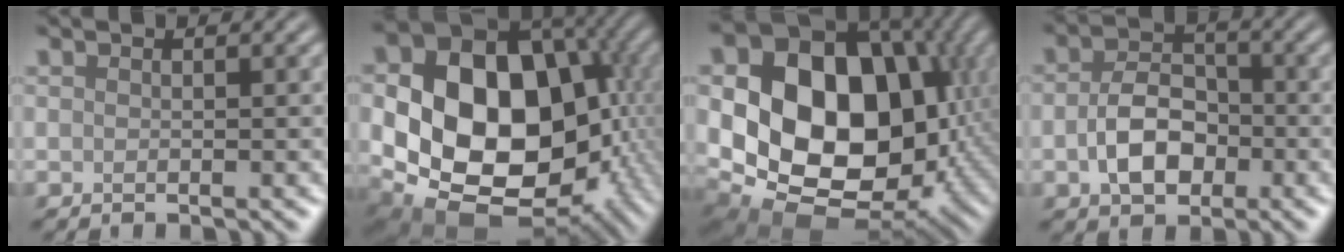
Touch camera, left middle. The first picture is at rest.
{"total": 21.4, "force": [-1.4, 16.8, 13.2], "torque": [-0.230, -0.019, -0.034]}
{"total": 20.3, "force": [0.9, 15.6, 13.0], "torque": [-0.239, -0.014, 0.028]}
{"total": 5.1, "force": [-1.1, 3.5, 3.6], "torque": [-0.067, 0.000, -0.023]}